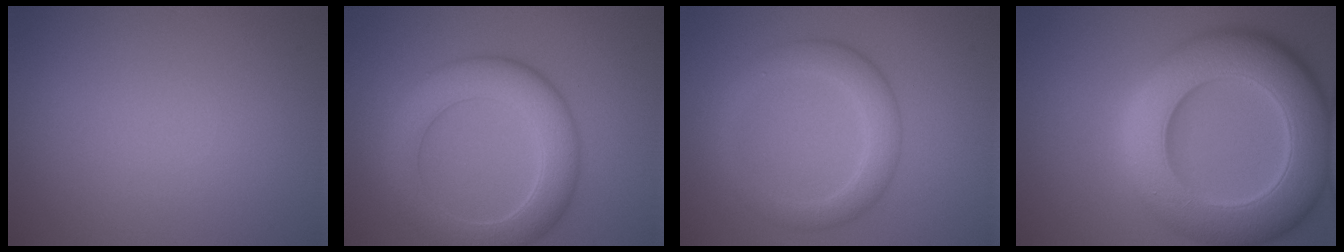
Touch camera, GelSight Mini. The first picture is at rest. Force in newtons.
{"total": 6.3, "press": 6.3, "slide": 0.2}
{"total": 3.6, "press": 3.5, "slide": 0.2}
{"total": 12.2, "press": 12.1, "slide": 0.9}